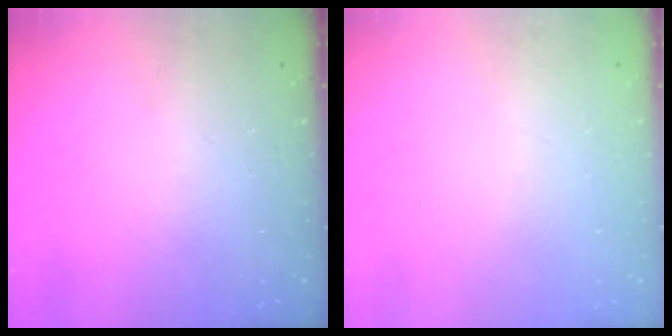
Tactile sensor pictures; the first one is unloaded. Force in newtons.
{"total": 0.0}